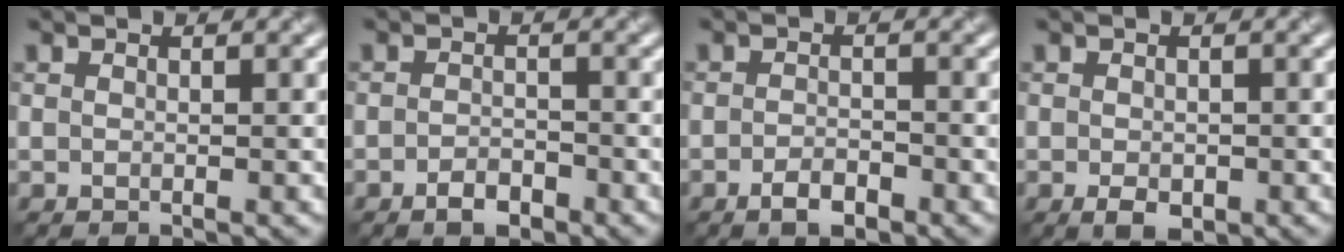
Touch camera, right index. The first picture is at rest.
{"total": 1.9, "force": [-1.2, 1.0, 1.0], "torque": [-0.016, 0.003, -0.025]}
{"total": 2.0, "force": [-1.2, 0.9, 1.3], "torque": [-0.022, 0.003, -0.025]}
{"total": 1.7, "force": [-0.6, 1.1, 1.2], "torque": [-0.022, -0.005, -0.010]}